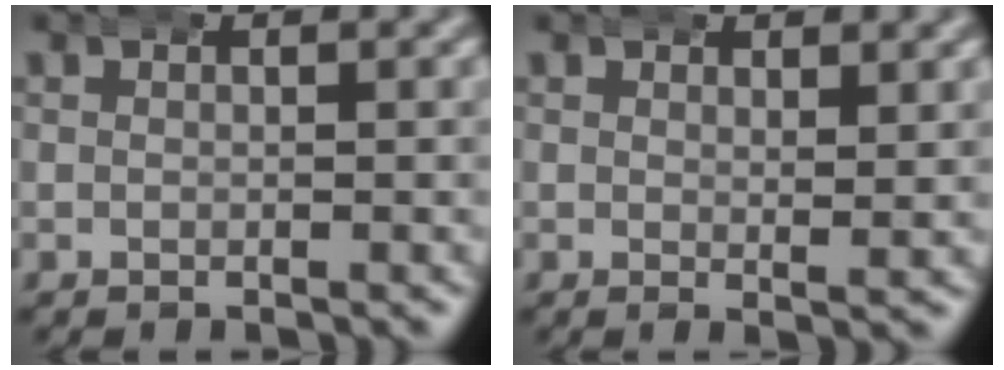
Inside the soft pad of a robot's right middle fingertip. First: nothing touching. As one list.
[{"total": 1.3, "force": [1.1, -0.1, 0.6], "torque": [-0.011, -0.013, 0.019]}]